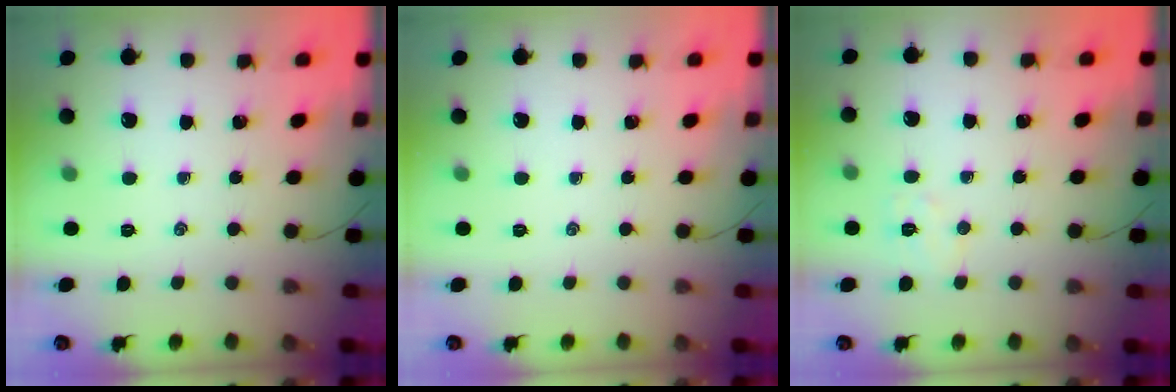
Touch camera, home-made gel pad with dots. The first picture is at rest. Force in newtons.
{"total": 0.0}
{"total": 5.4, "press": 5.3, "slide": 1.0}